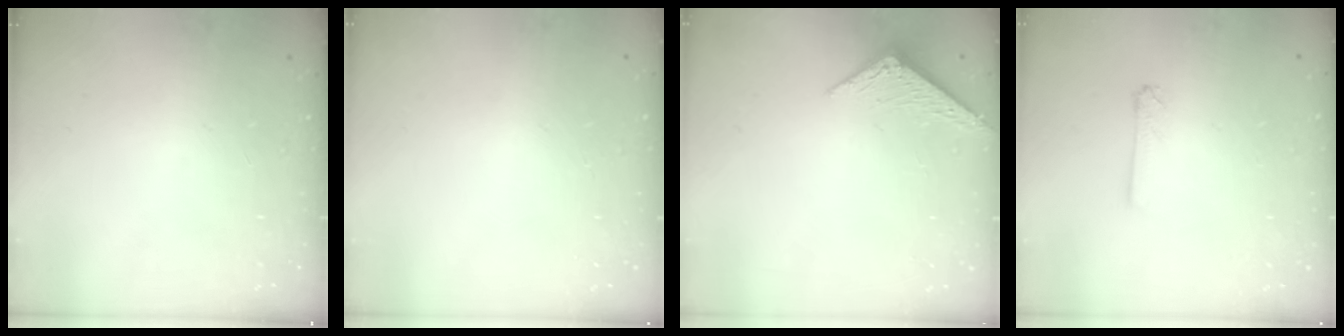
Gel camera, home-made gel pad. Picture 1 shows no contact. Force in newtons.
{"total": 0.0}
{"total": 3.7, "press": 3.7, "slide": 0.3}
{"total": 2.2, "press": 2.2, "slide": 0.3}